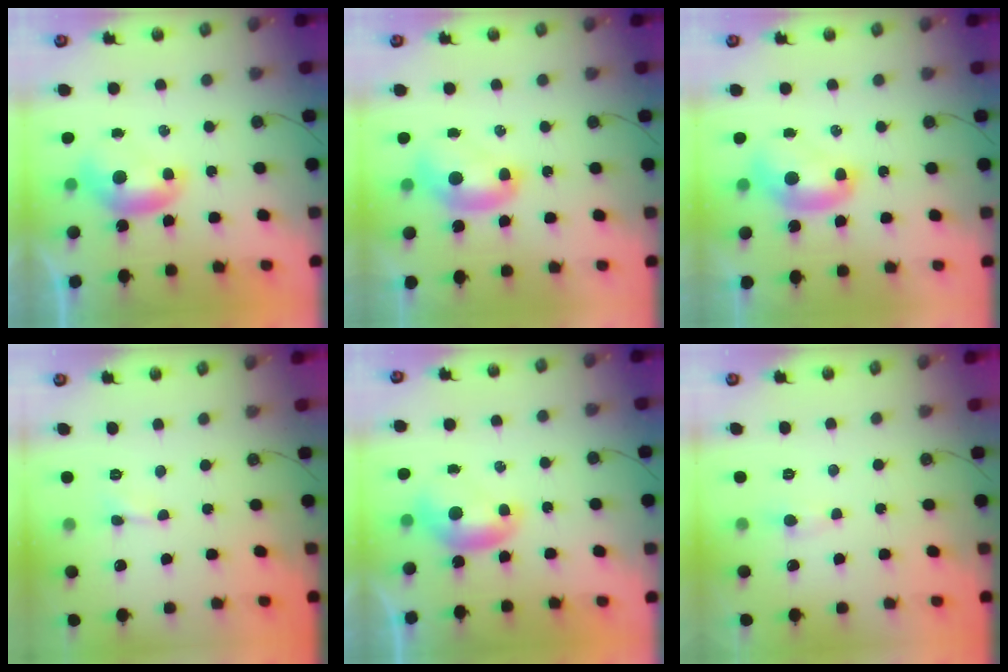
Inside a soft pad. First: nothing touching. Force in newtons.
{"total": 2.0, "press": 2.0, "slide": 0.2}
{"total": 2.0, "press": 2.0, "slide": 0.2}
{"total": 1.3, "press": 1.2, "slide": 0.3}
{"total": 0.0}
{"total": 1.8, "press": 1.7, "slide": 0.7}